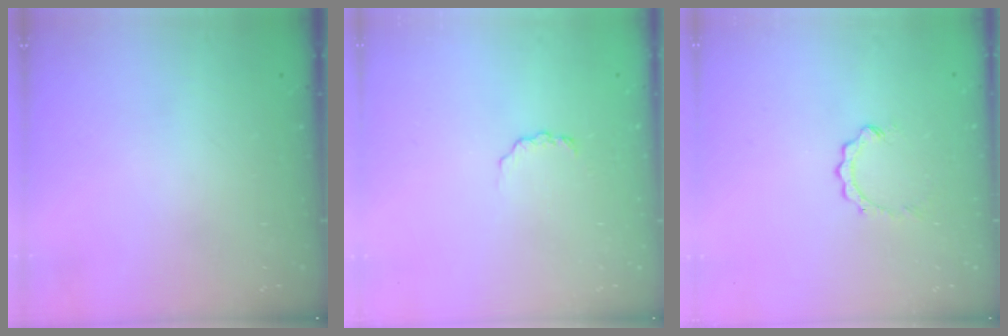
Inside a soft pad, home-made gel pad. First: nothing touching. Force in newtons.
{"total": 2.6, "press": 2.6, "slide": 0.3}
{"total": 2.6, "press": 2.6, "slide": 0.3}